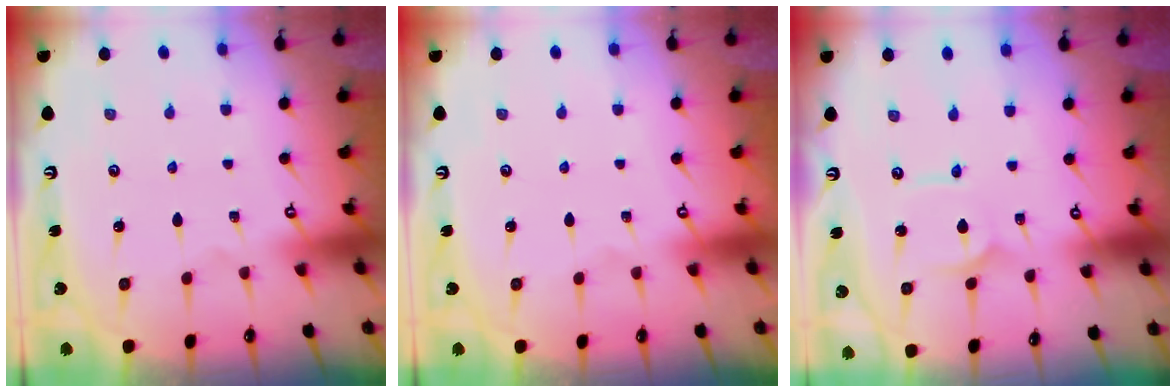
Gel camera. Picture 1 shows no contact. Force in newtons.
{"total": 0.0}
{"total": 2.5, "press": 2.5, "slide": 0.1}